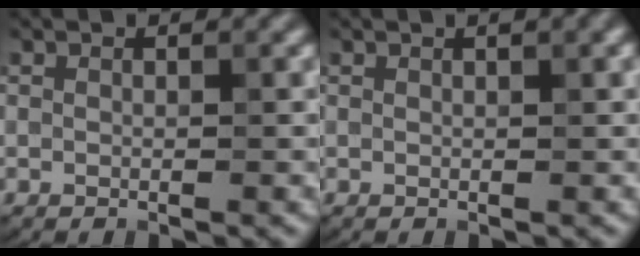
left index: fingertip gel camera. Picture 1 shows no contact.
{"total": 1.6, "force": [0.8, 0.5, 1.3], "torque": [-0.012, 0.004, 0.008]}